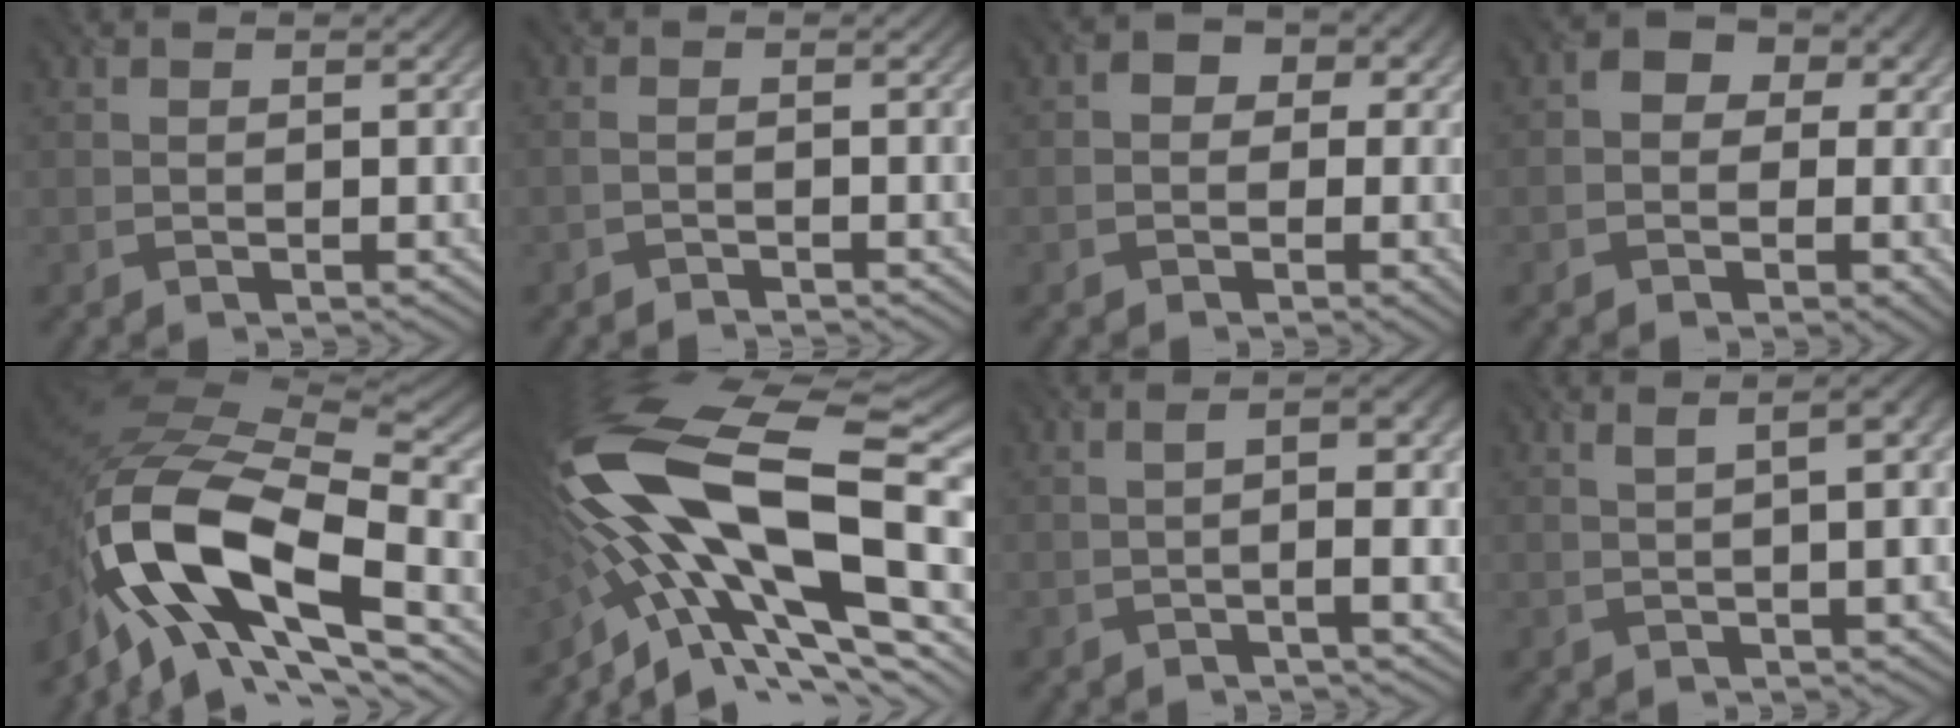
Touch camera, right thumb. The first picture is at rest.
{"total": 1.0, "force": [-0.9, 0.2, 0.4], "torque": [0.000, 0.000, -0.023]}
{"total": 4.4, "force": [0.1, 3.8, 2.1], "torque": [-0.019, 0.004, -0.006]}
{"total": 6.9, "force": [0.7, 5.8, 3.7], "torque": [-0.047, 0.008, -0.004]}
{"total": 16.7, "force": [-6.6, 7.9, 13.1], "torque": [-0.252, -0.007, -0.129]}
{"total": 20.6, "force": [-2.8, 8.8, 18.4], "torque": [-0.351, -0.007, -0.057]}
{"total": 5.6, "force": [-0.7, 1.5, 5.3], "torque": [-0.077, 0.001, -0.008]}
{"total": 5.7, "force": [0.8, 1.7, 5.4], "torque": [-0.054, 0.016, 0.010]}